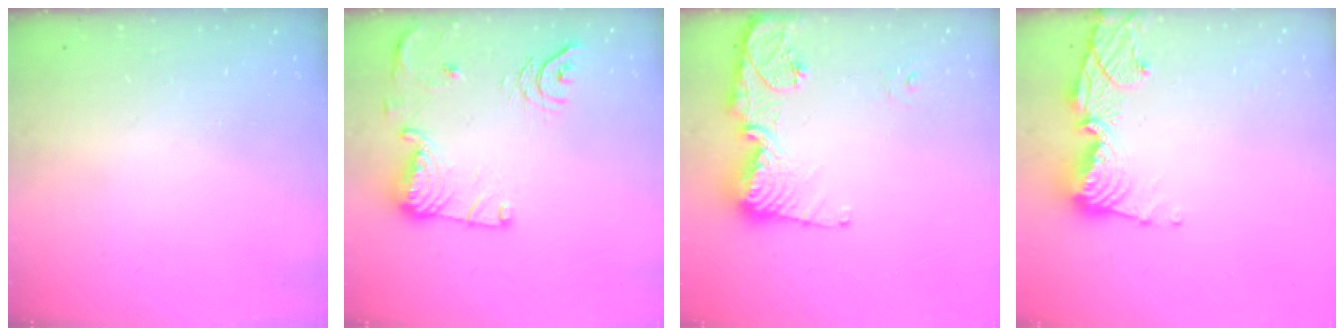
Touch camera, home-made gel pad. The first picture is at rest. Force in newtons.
{"total": 16.1, "press": 15.5, "slide": 4.2}
{"total": 14.0, "press": 13.9, "slide": 1.5}
{"total": 12.9, "press": 12.8, "slide": 1.6}